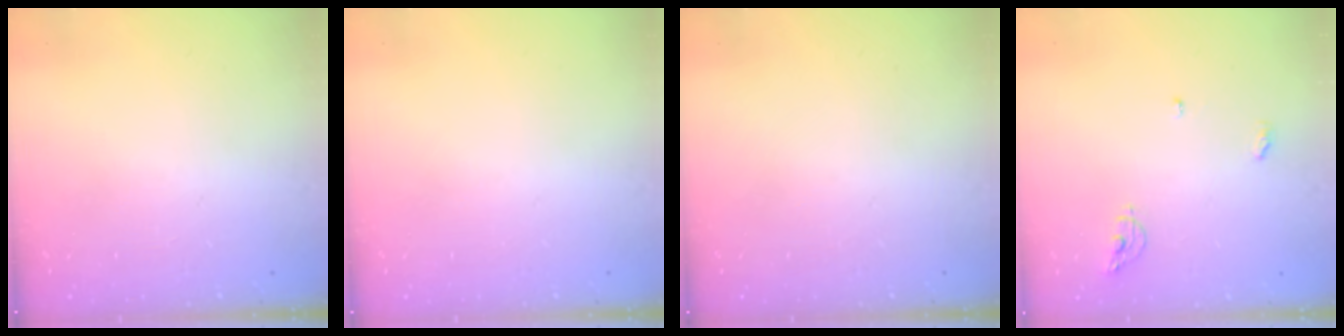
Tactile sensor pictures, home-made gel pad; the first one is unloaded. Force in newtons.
{"total": 0.0}
{"total": 0.0}
{"total": 6.3, "press": 6.3, "slide": 0.2}